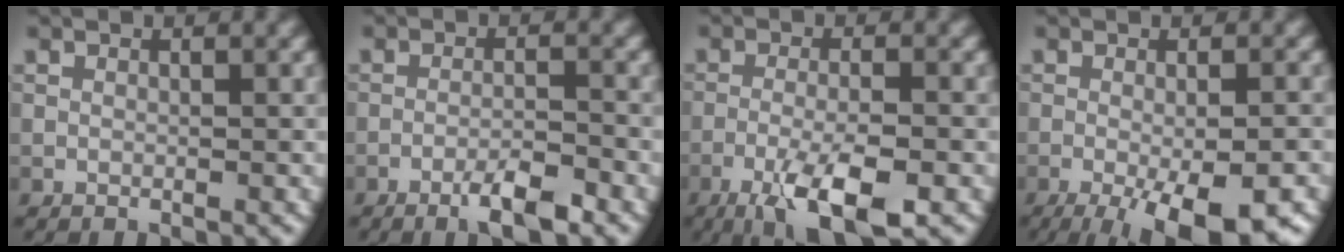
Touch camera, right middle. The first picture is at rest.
{"total": 3.6, "force": [-2.3, 0.6, 2.6], "torque": [-0.047, 0.004, -0.045]}
{"total": 6.8, "force": [-3.9, 1.6, 5.4], "torque": [-0.098, -0.006, -0.069]}
{"total": 8.6, "force": [-4.4, 2.1, 7.1], "torque": [-0.110, -0.014, -0.064]}